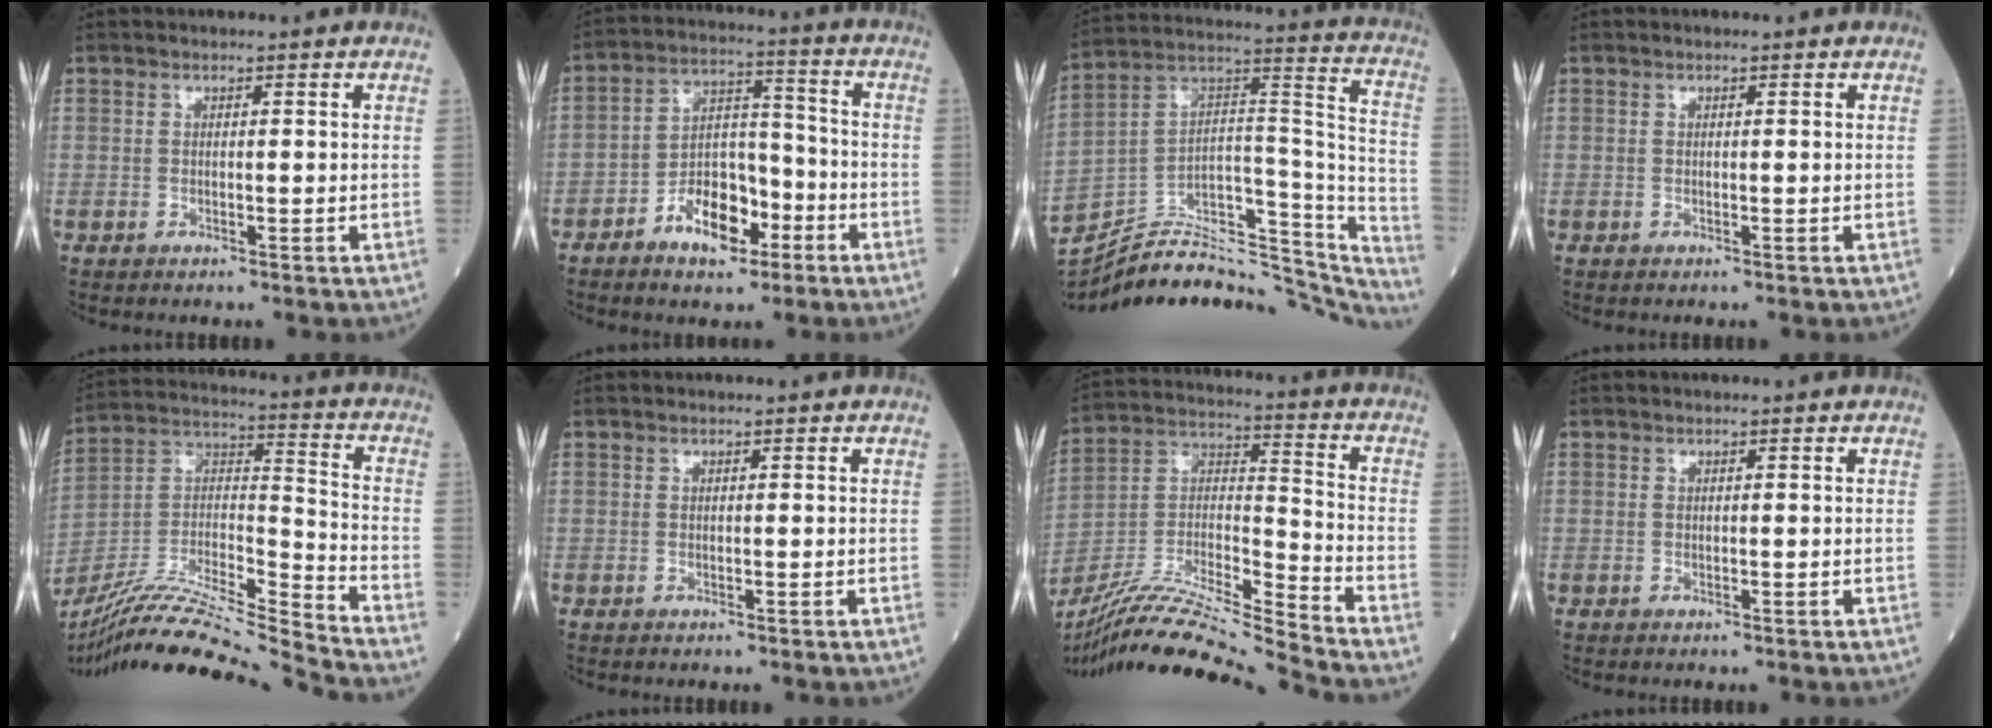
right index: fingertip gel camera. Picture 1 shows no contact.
{"total": 9.7, "force": [-5.2, 4.8, 6.7], "torque": [-0.124, 0.020, -0.089]}
{"total": 34.3, "force": [-30.4, 8.4, 13.6], "torque": [-0.174, 0.018, -0.431]}
{"total": 0.0}
{"total": 20.9, "force": [-19.3, -1.7, 7.9], "torque": [-0.170, -0.001, -0.342]}
{"total": 0.0}
{"total": 19.0, "force": [-17.4, -2.1, 7.3], "torque": [-0.149, 0.005, -0.317]}
{"total": 0.0}